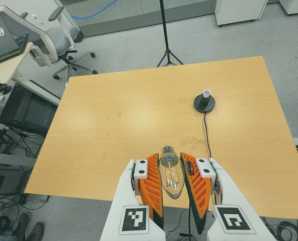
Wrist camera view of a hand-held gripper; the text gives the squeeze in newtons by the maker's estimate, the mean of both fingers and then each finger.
{"total": 20.0, "left": 21.4, "right": 18.6}